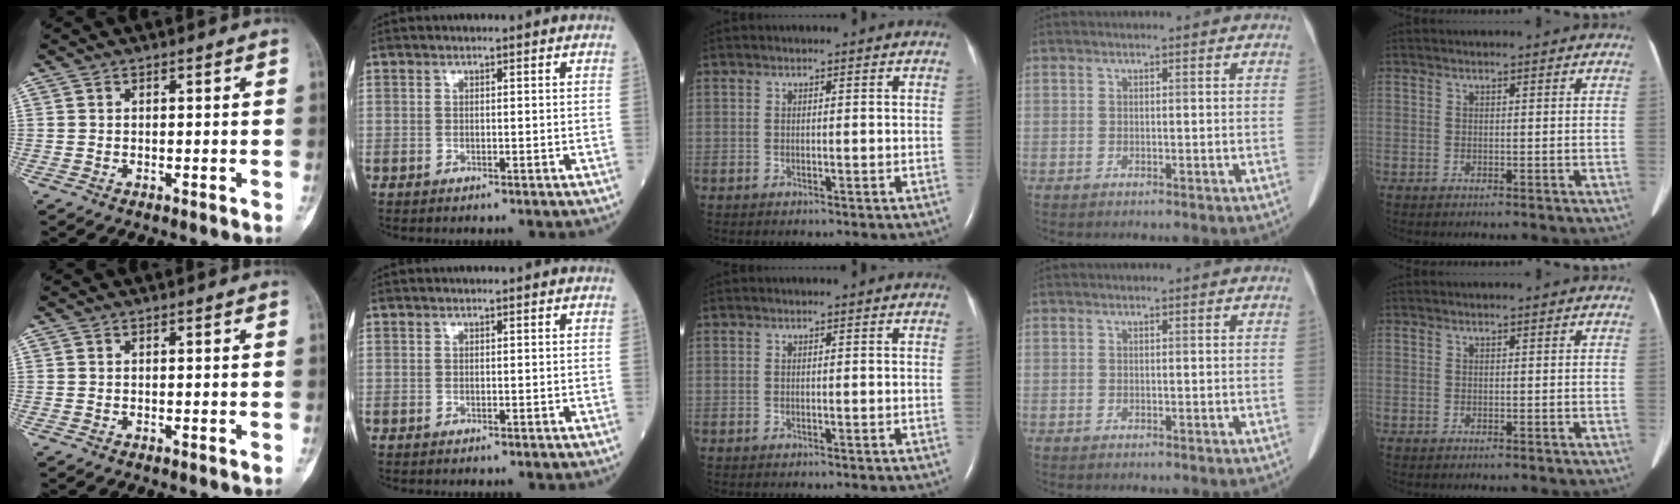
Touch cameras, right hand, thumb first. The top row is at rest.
{}